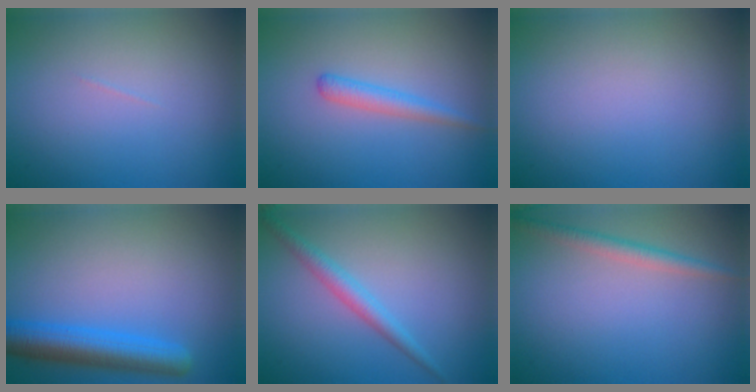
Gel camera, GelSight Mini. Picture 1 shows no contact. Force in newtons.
{"total": 1.9, "press": 1.9, "slide": 0.0}
{"total": 0.0}
{"total": 5.4, "press": 5.4, "slide": 0.3}
{"total": 2.2, "press": 2.2, "slide": 0.1}
{"total": 1.9, "press": 1.9, "slide": 0.0}